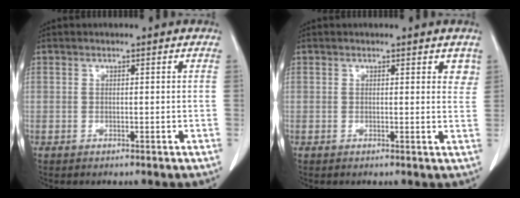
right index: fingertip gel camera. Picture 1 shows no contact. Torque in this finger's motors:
{"motor_torque": [-0.09, 0.06, 0.01, 0.00]}